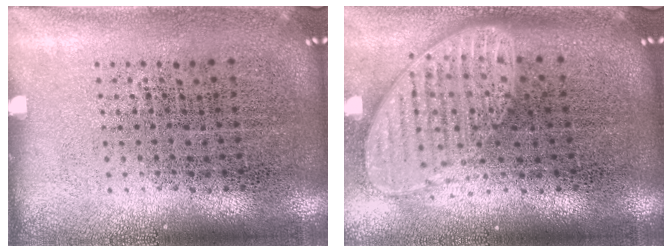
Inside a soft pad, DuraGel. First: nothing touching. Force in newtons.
{"total": 2.0, "press": 1.6, "slide": 1.1}